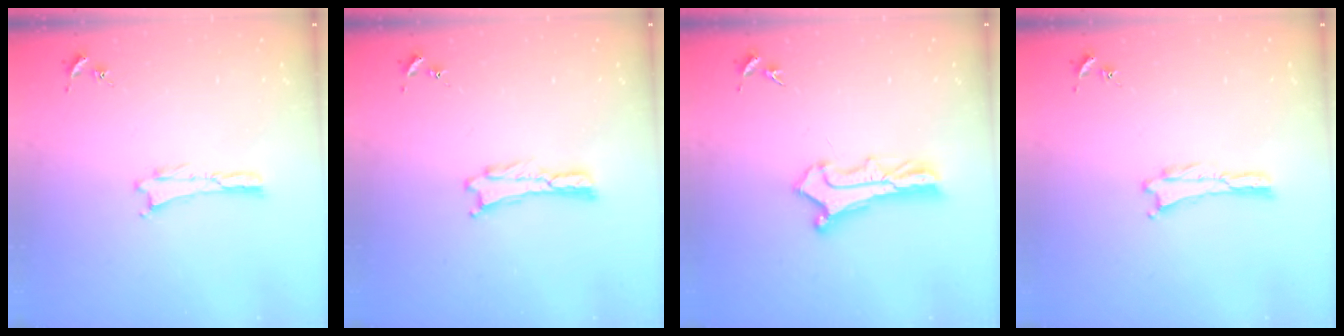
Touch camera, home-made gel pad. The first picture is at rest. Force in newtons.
{"total": 0.0}
{"total": 2.9, "press": 2.9, "slide": 0.3}
{"total": 0.0}